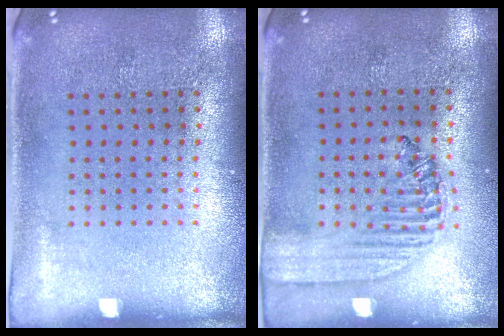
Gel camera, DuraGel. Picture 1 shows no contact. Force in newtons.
{"total": 1.4, "press": 1.4, "slide": 0.5}